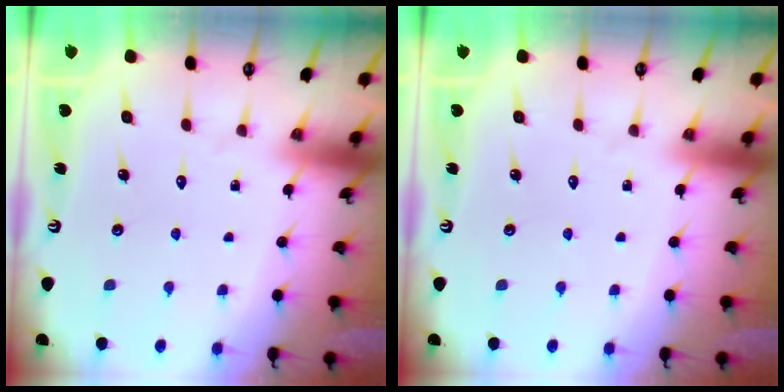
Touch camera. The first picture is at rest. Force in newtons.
{"total": 0.0}